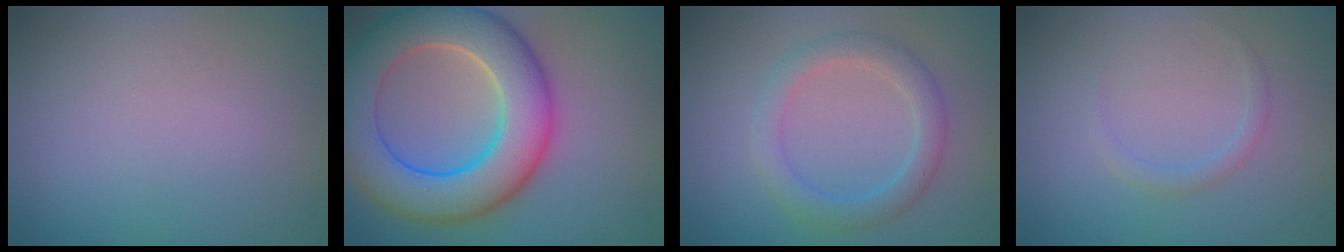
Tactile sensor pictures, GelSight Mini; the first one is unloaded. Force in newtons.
{"total": 10.1, "press": 10.1, "slide": 0.5}
{"total": 2.9, "press": 2.9, "slide": 0.2}
{"total": 1.0, "press": 1.0, "slide": 0.0}